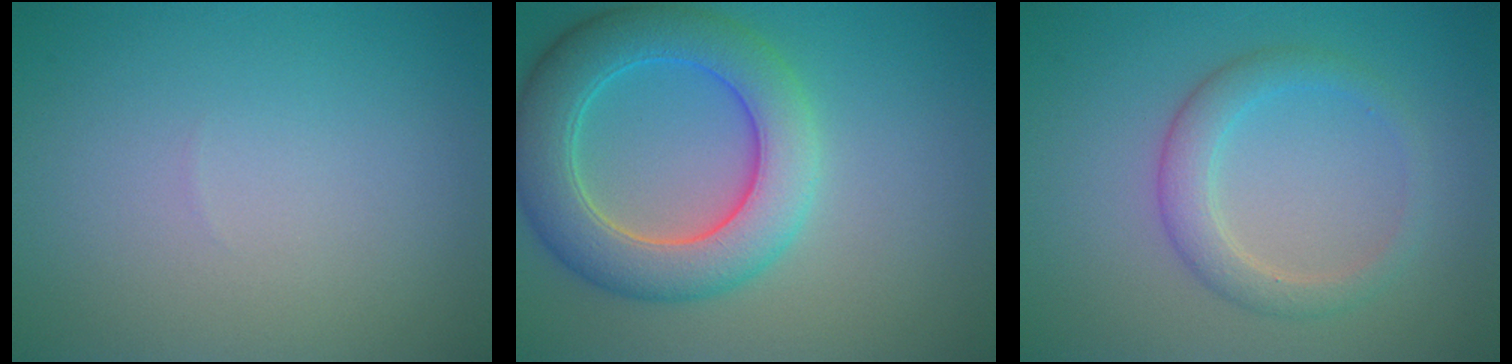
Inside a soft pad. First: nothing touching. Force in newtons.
{"total": 7.3, "press": 7.3, "slide": 0.2}
{"total": 2.8, "press": 2.8, "slide": 0.2}